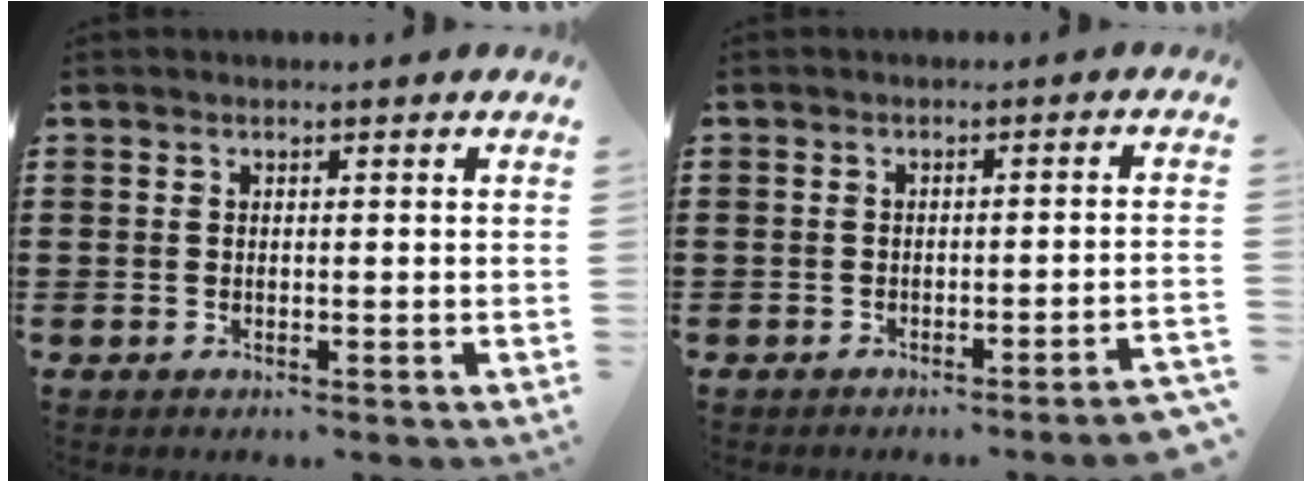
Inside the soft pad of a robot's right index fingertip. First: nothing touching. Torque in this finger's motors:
{"motor_torque": [0.08, -0.02, -0.09, -0.05]}